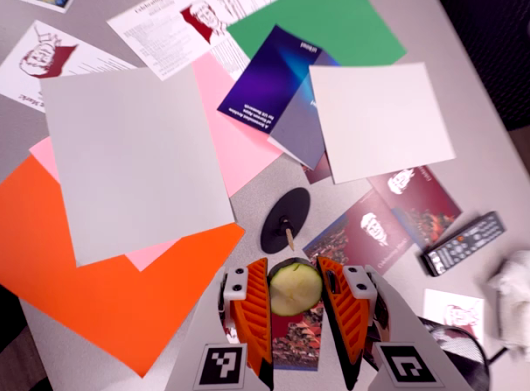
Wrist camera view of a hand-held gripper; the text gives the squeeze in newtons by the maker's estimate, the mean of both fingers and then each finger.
{"total": 11.6, "left": 11.7, "right": 11.5}